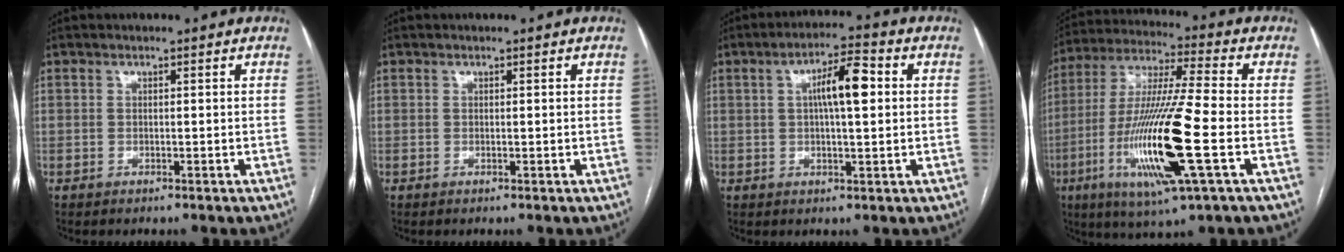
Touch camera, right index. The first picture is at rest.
{"total": 0.0}
{"total": 7.5, "force": [1.3, 1.4, 7.2], "torque": [-0.125, 0.020, 0.018]}
{"total": 18.9, "force": [-5.3, 0.8, 18.1], "torque": [-0.379, -0.023, -0.100]}